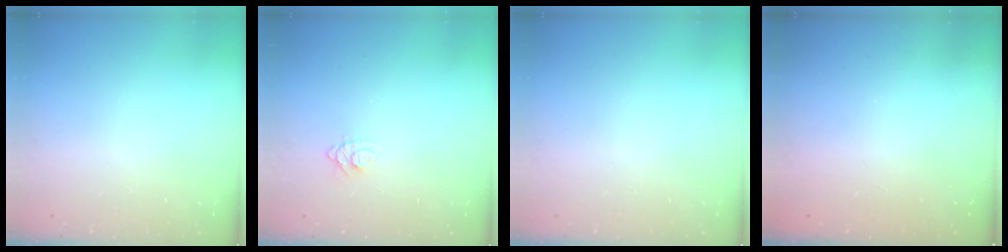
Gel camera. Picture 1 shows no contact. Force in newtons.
{"total": 6.8, "press": 6.8, "slide": 0.7}
{"total": 0.0}
{"total": 2.3, "press": 2.2, "slide": 0.7}